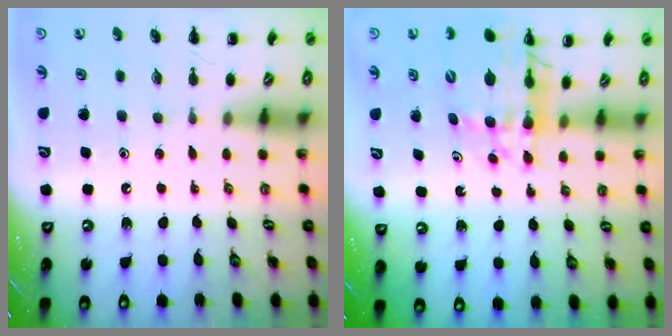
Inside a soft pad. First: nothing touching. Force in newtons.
{"total": 9.9, "press": 9.5, "slide": 2.6}